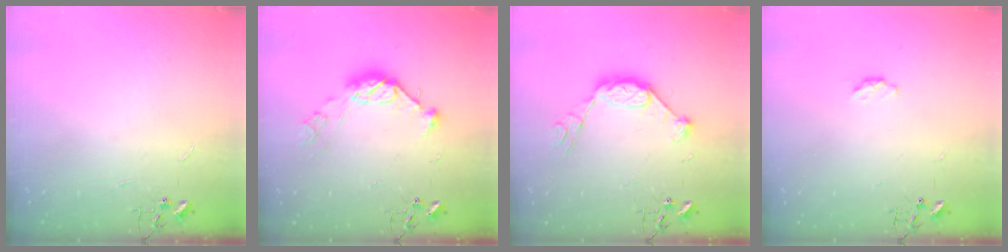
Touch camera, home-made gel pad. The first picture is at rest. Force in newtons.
{"total": 11.3, "press": 11.3, "slide": 1.0}
{"total": 11.0, "press": 10.9, "slide": 0.7}
{"total": 3.8, "press": 3.8, "slide": 0.6}